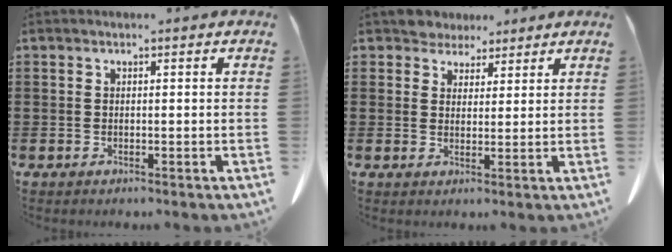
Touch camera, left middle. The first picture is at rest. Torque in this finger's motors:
{"motor_torque": [0.26, 0.25, 0.02, 0.01]}